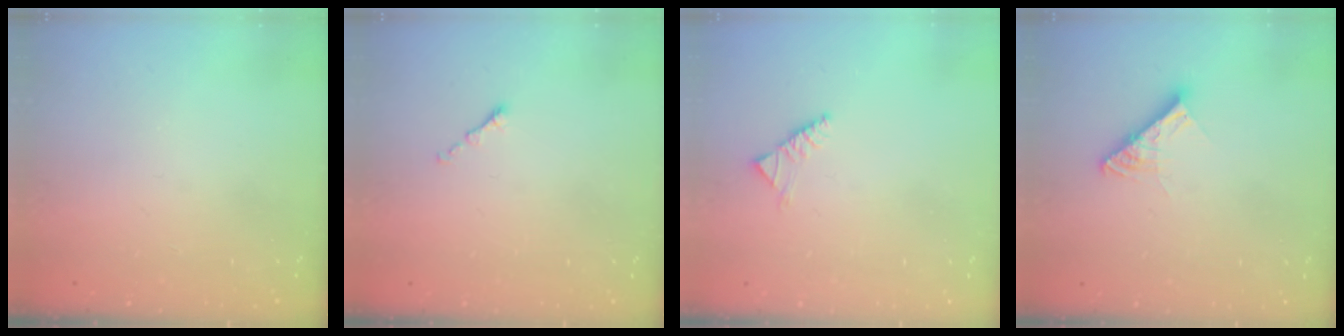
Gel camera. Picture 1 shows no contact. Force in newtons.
{"total": 0.6, "press": 0.5, "slide": 0.2}
{"total": 2.6, "press": 2.5, "slide": 0.8}
{"total": 9.5, "press": 9.4, "slide": 1.0}